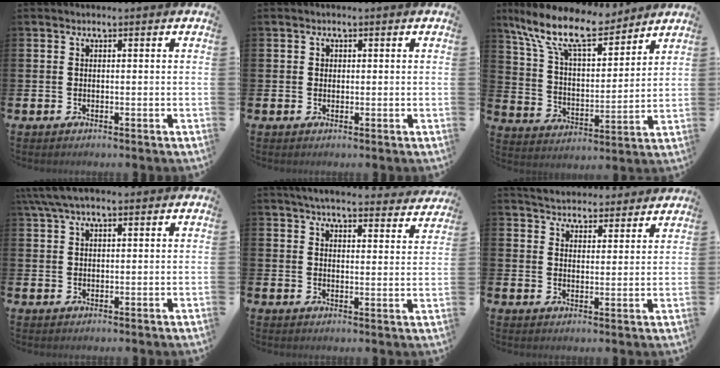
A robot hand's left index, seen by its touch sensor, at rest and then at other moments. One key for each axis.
{"total": 0.8, "fx": 0.3, "fy": 0.8, "fz": 0.2, "tx": 0.005, "ty": 0.003, "tz": 0.002}
{"total": 12.4, "fx": 10.2, "fy": 4.0, "fz": 5.8, "tx": -0.153, "ty": -0.051, "tz": 0.181}
{"total": 4.4, "fx": 3.2, "fy": 1.4, "fz": 2.7, "tx": -0.059, "ty": 0.002, "tz": 0.058}
{"total": 5.1, "fx": 4.8, "fy": 0.8, "fz": 1.3, "tx": -0.031, "ty": -0.031, "tz": 0.083}
{"total": 4.7, "fx": 4.6, "fy": 0.6, "fz": -0.2, "tx": -0.010, "ty": -0.030, "tz": 0.083}